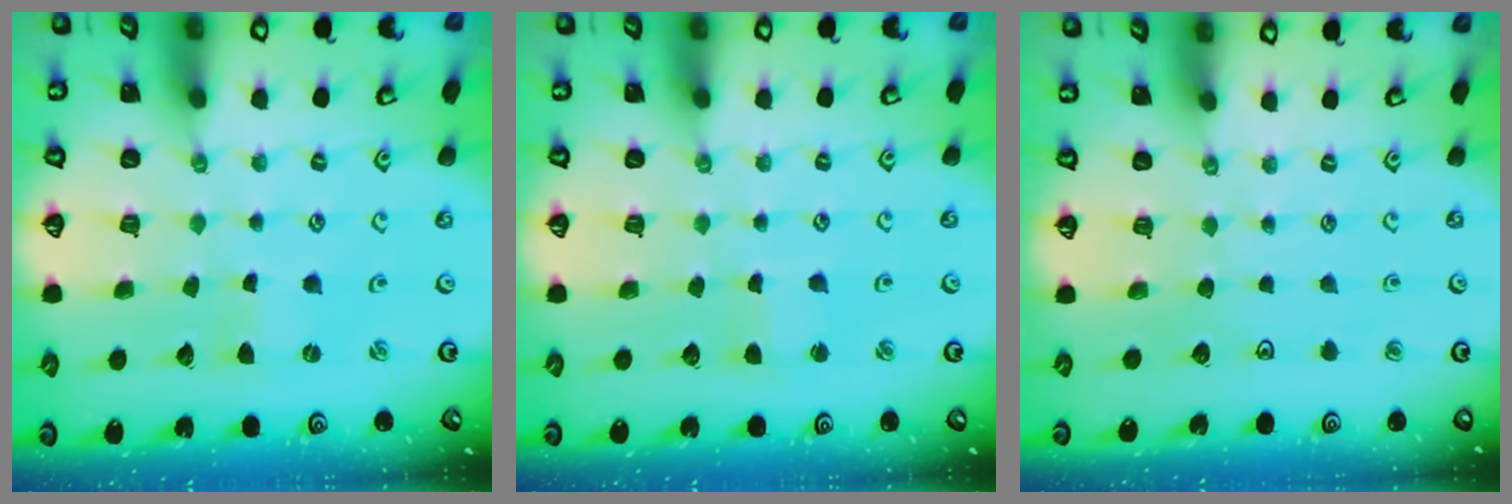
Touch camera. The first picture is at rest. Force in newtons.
{"total": 2.3, "press": 2.3, "slide": 0.3}
{"total": 0.0}